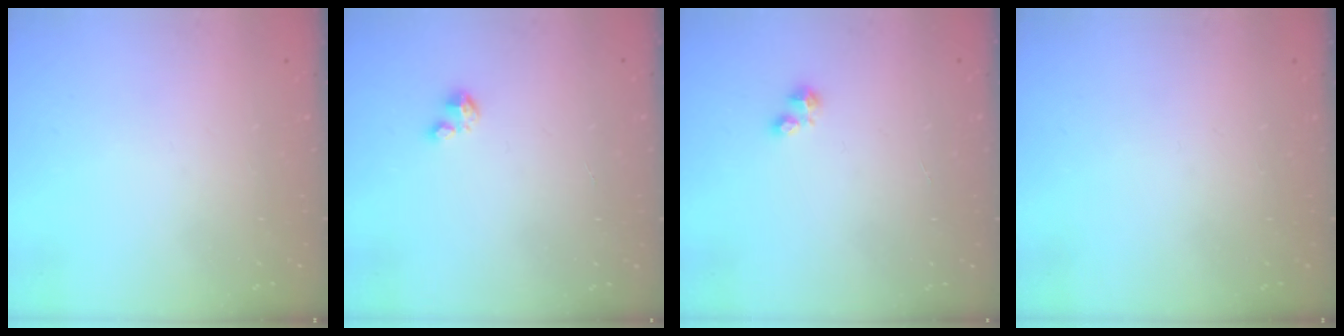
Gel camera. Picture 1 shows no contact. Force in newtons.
{"total": 1.2, "press": 1.2, "slide": 0.2}
{"total": 1.9, "press": 1.8, "slide": 0.2}
{"total": 0.0}